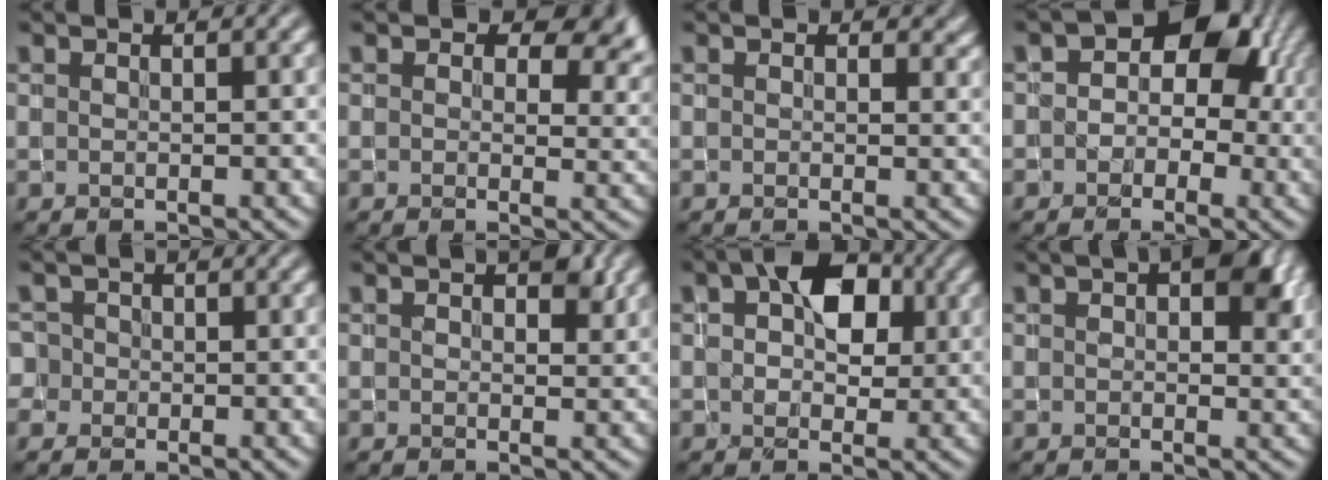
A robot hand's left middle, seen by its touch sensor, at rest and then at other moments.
{"total": 6.0, "force": [2.6, 3.9, 3.7], "torque": [-0.049, -0.002, 0.038]}
{"total": 1.8, "force": [1.1, 1.2, 0.8], "torque": [-0.012, -0.001, 0.013]}
{"total": 5.7, "force": [0.3, 4.4, 3.6], "torque": [0.007, 0.018, -0.020]}
{"total": 1.9, "force": [0.1, 1.9, 0.3], "torque": [0.005, 0.015, -0.002]}
{"total": 2.3, "force": [1.0, 1.3, 1.6], "torque": [-0.020, 0.002, 0.020]}
{"total": 5.7, "force": [1.3, 3.8, 4.0], "torque": [-0.064, 0.010, 0.012]}
{"total": 5.2, "force": [1.9, 2.9, 3.9], "torque": [-0.035, 0.010, 0.019]}